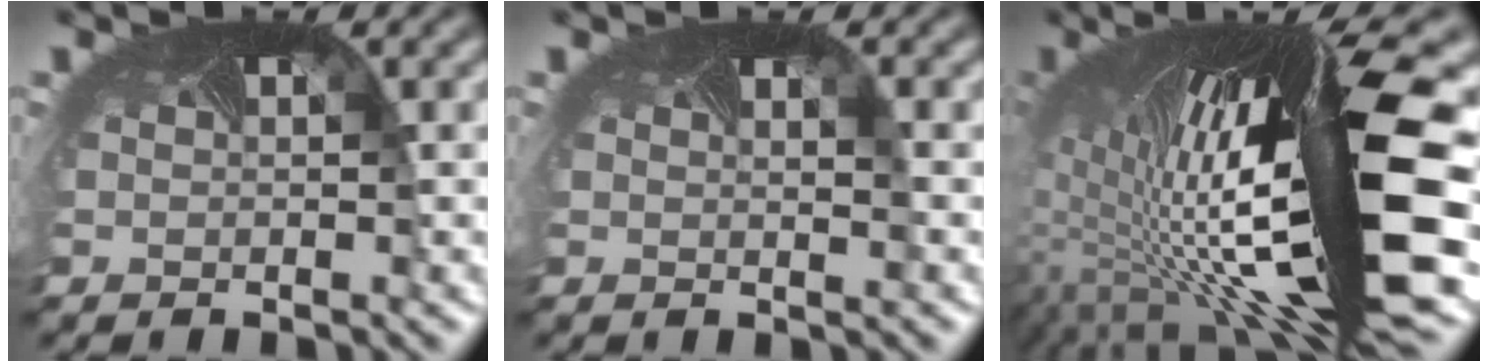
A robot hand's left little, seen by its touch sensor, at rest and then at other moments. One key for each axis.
{"total": 0.0}
{"total": 17.3, "fx": -0.4, "fy": 5.2, "fz": 16.5, "tx": -0.295, "ty": -0.020, "tz": 0.010}